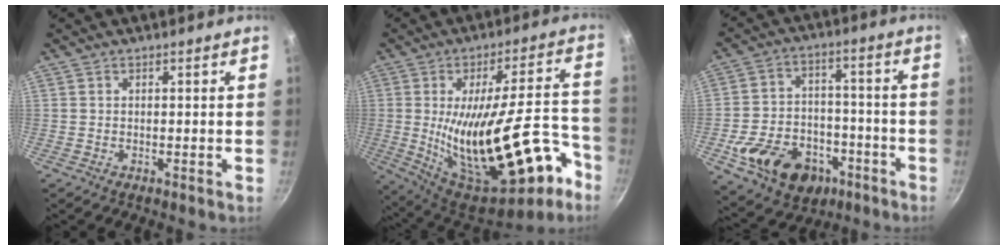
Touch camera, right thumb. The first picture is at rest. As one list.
[{"total": 28.5, "force": [-8.5, 11.8, 24.5], "torque": [-0.350, 0.033, -0.096]}, {"total": 17.6, "force": [-7.9, 12.4, 9.8], "torque": [-0.144, 0.056, -0.115]}]